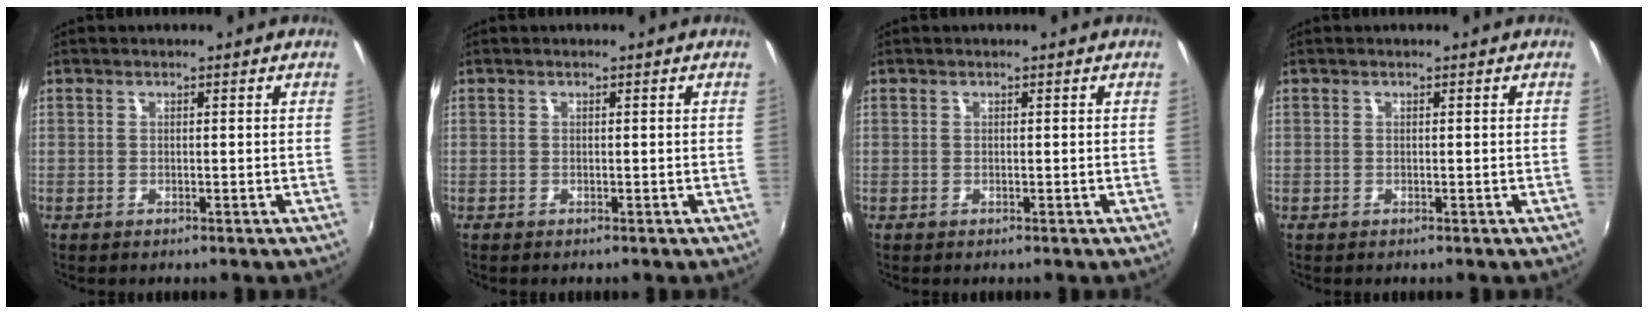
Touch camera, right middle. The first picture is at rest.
{"total": 0.0}
{"total": 0.0}
{"total": 0.0}